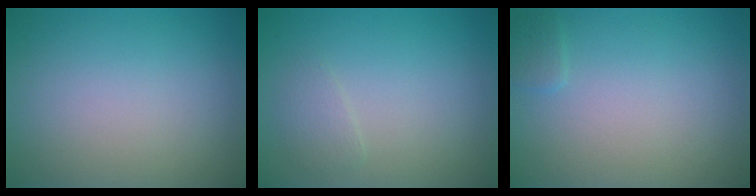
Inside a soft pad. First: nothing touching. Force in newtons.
{"total": 1.2, "press": 1.2, "slide": 0.1}
{"total": 0.9, "press": 0.9, "slide": 0.0}